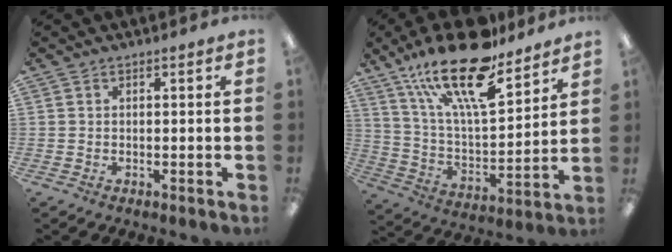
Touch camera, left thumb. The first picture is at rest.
{"total": 23.8, "force": [16.7, 7.6, 15.1], "torque": [-0.259, -0.099, 0.284]}